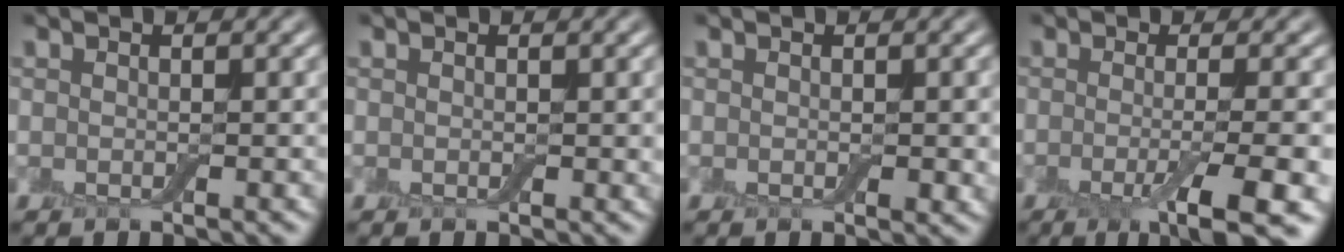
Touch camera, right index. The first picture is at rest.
{"total": 0.5, "force": [0.2, 0.4, 0.3], "torque": [-0.002, 0.001, 0.001]}
{"total": 0.9, "force": [-0.1, 0.5, 0.7], "torque": [-0.008, -0.002, 0.000]}
{"total": 7.3, "force": [-3.0, 1.5, 6.5], "torque": [-0.085, -0.012, -0.048]}